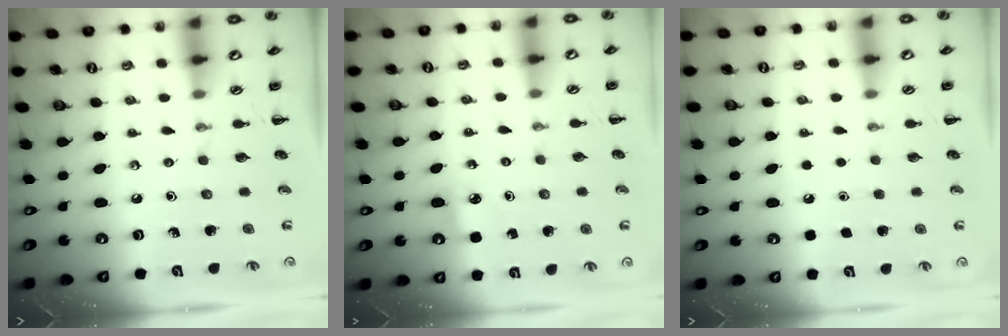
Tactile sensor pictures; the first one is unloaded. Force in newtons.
{"total": 4.4, "press": 4.1, "slide": 1.6}
{"total": 1.6, "press": 1.6, "slide": 0.1}